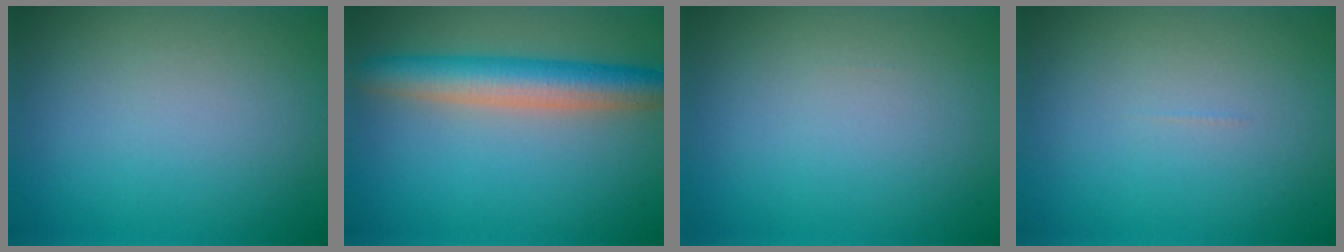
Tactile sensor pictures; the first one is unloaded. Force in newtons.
{"total": 5.9, "press": 5.9, "slide": 0.2}
{"total": 0.0}
{"total": 0.0}